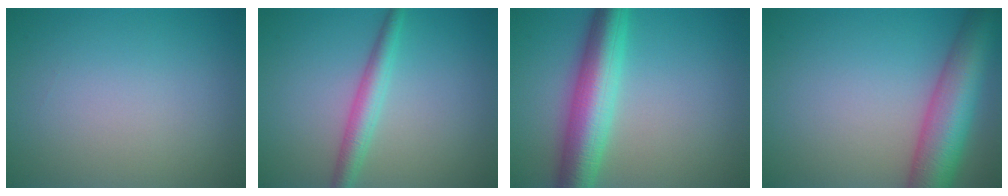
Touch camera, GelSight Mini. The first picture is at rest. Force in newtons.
{"total": 2.9, "press": 2.9, "slide": 0.1}
{"total": 7.3, "press": 7.3, "slide": 0.1}
{"total": 8.7, "press": 8.7, "slide": 0.3}